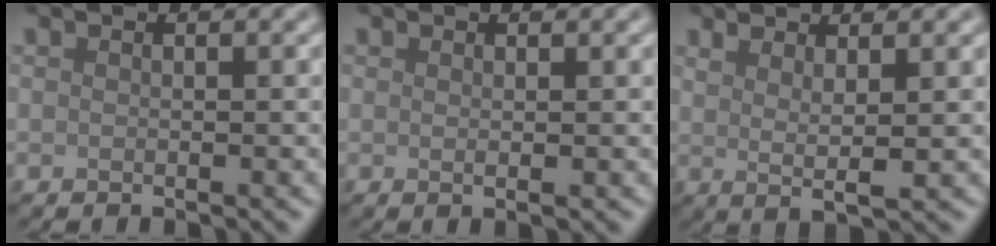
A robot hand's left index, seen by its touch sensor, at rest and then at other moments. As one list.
[{"total": 0.8, "force": [0.2, 0.2, 0.7], "torque": [-0.010, 0.001, 0.003]}, {"total": 2.8, "force": [1.3, 0.5, 2.4], "torque": [-0.041, -0.006, 0.023]}]